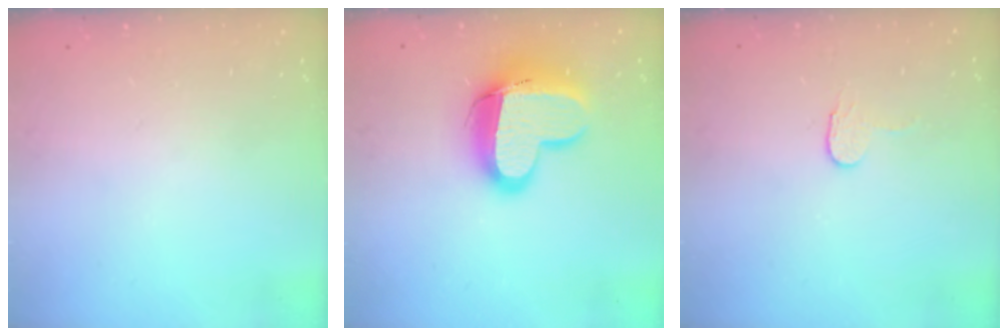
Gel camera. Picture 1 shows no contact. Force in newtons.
{"total": 16.0, "press": 16.0, "slide": 1.1}
{"total": 3.5, "press": 3.5, "slide": 0.2}